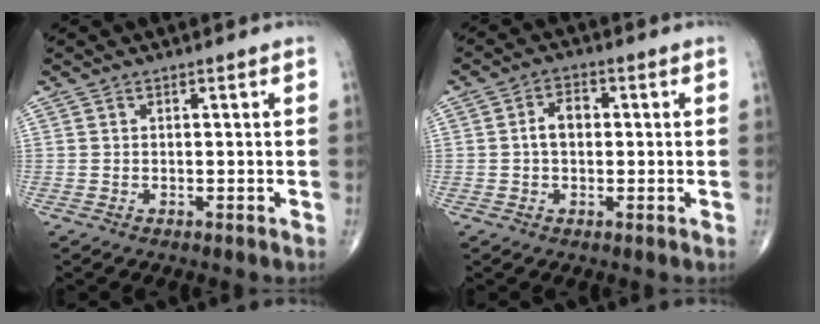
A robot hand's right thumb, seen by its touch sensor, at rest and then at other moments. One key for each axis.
{"total": 4.2, "fx": 0.1, "fy": 2.7, "fz": 3.1, "tx": -0.051, "ty": 0.016, "tz": -0.004}